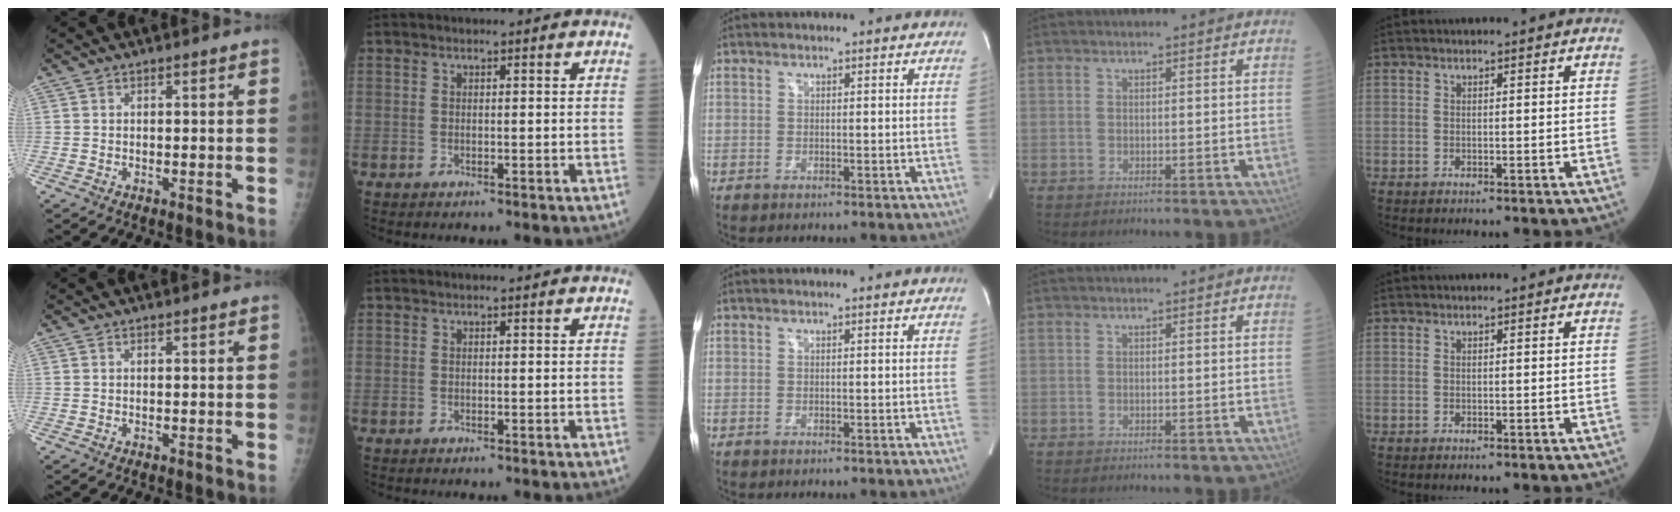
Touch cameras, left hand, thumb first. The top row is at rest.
{}